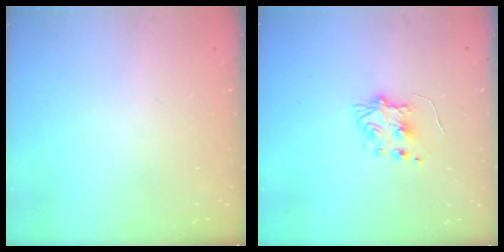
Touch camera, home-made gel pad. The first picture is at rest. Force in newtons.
{"total": 6.4, "press": 6.4, "slide": 0.4}